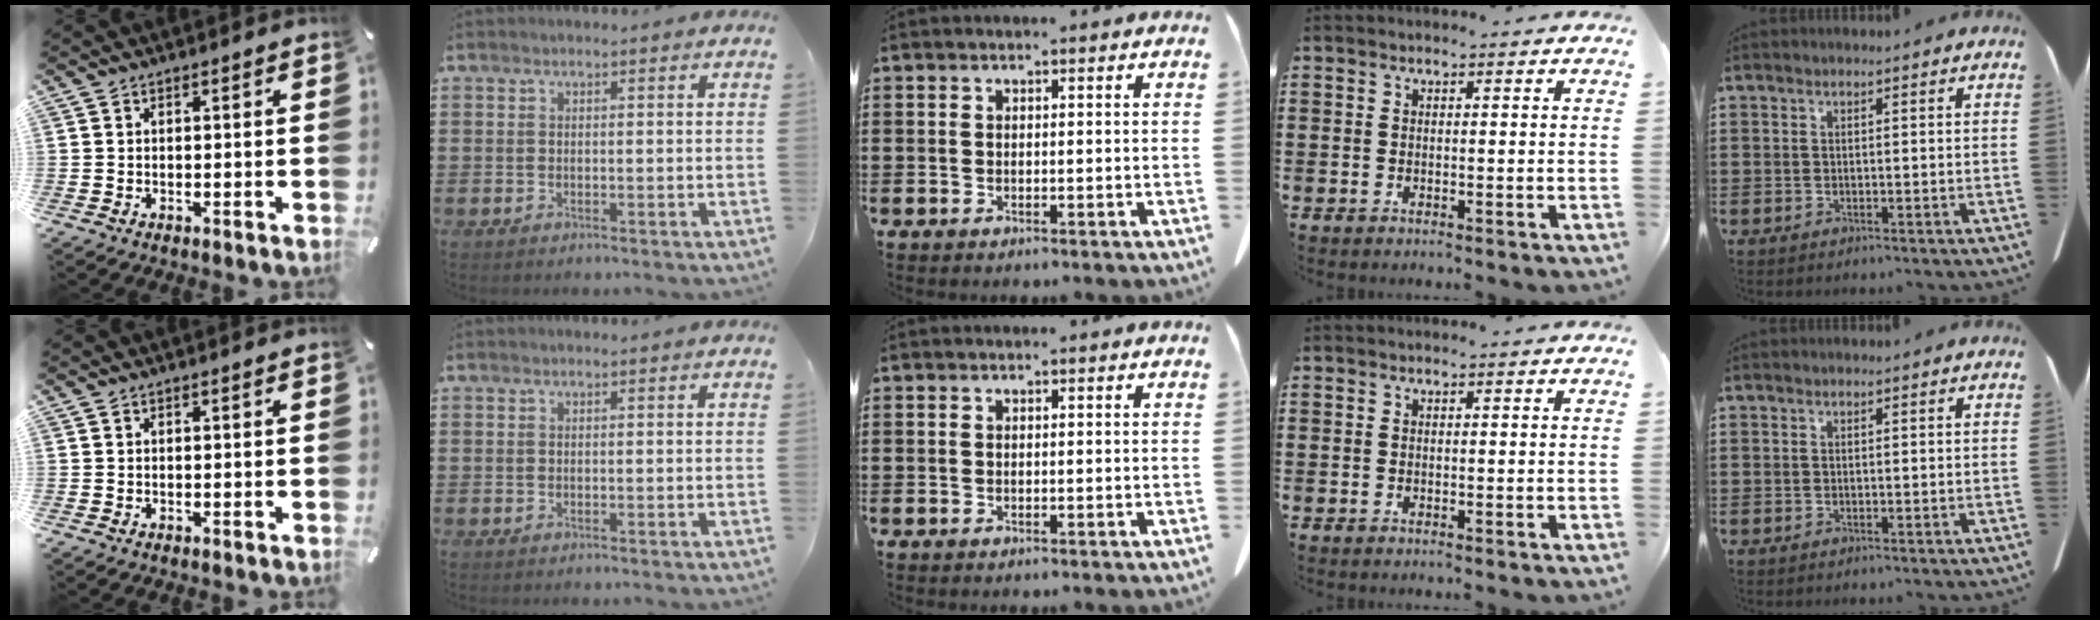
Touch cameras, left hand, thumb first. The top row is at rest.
{}